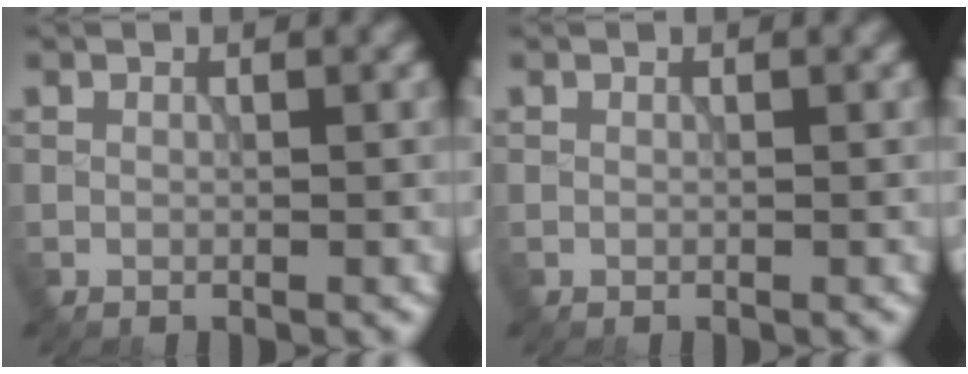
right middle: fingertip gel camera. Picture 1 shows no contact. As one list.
[{"total": 0.0}]